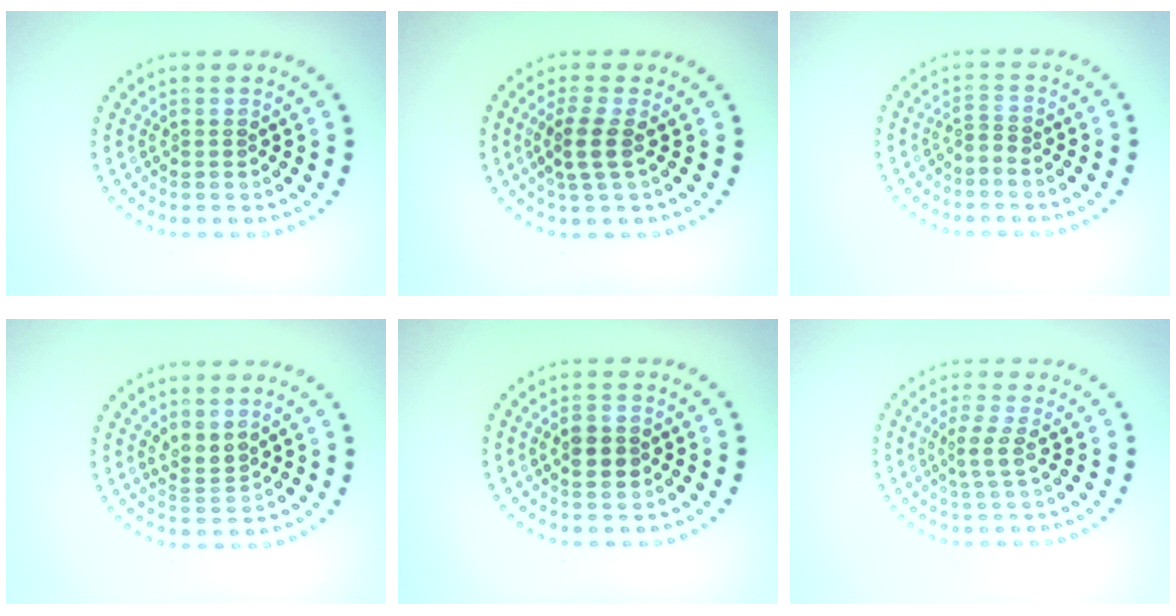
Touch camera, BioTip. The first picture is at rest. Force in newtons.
{"total": 2.3, "press": 1.9, "slide": 1.3}
{"total": 0.9, "press": 0.3, "slide": 0.8}
{"total": 2.1, "press": 1.5, "slide": 1.5}
{"total": 2.1, "press": 2.1, "slide": 0.1}
{"total": 2.1, "press": 1.4, "slide": 1.5}